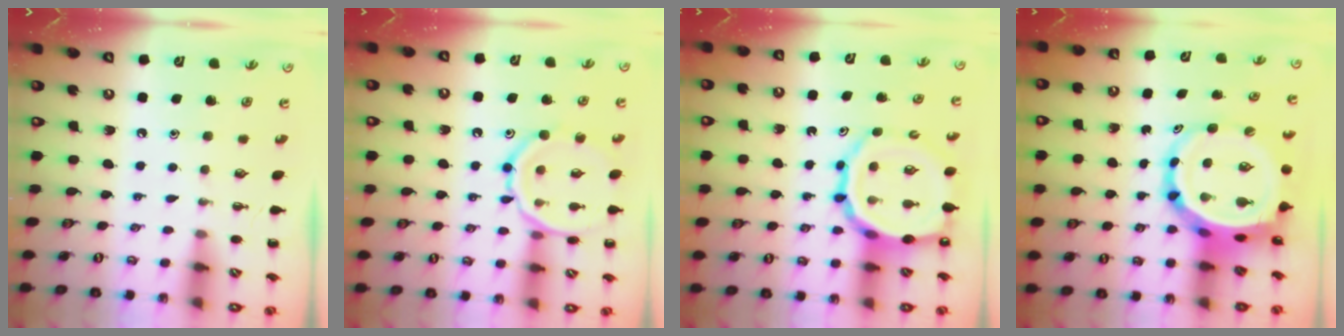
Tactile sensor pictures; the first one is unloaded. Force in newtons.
{"total": 12.7, "press": 12.6, "slide": 0.8}
{"total": 16.2, "press": 15.9, "slide": 3.2}
{"total": 10.4, "press": 9.9, "slide": 3.2}